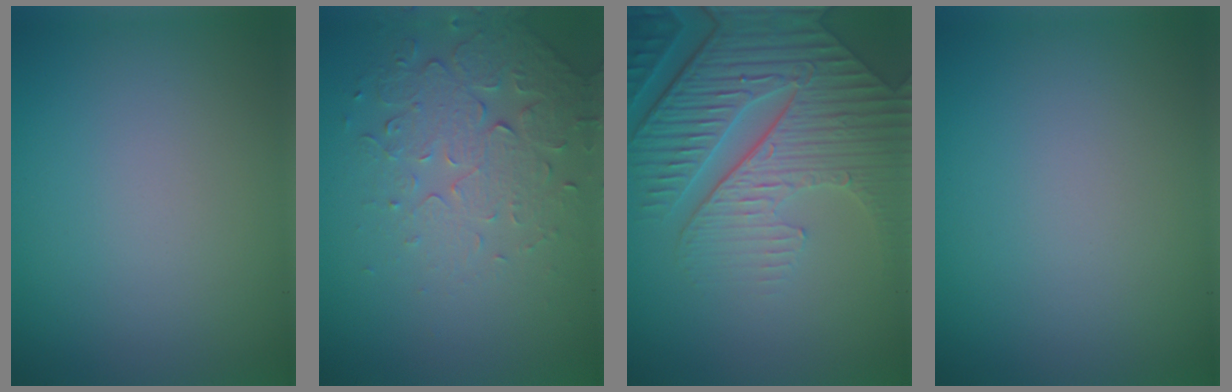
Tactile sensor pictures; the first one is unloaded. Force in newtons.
{"total": 4.9, "press": 3.4, "slide": 3.6}
{"total": 8.6, "press": 6.4, "slide": 5.7}
{"total": 0.0}